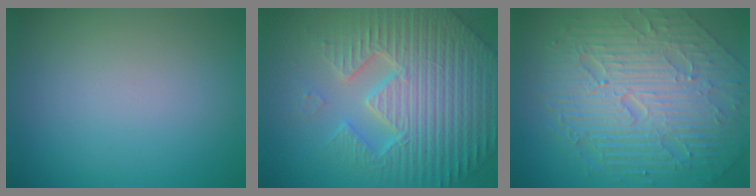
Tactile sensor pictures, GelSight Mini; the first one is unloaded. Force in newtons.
{"total": 7.7, "press": 7.5, "slide": 1.9}
{"total": 10.3, "press": 6.8, "slide": 7.8}